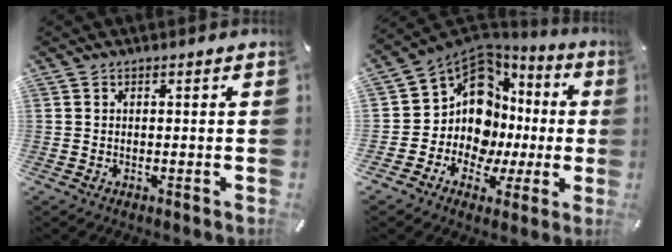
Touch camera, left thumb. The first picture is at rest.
{"total": 13.6, "force": [2.1, 11.8, 6.4], "torque": [-0.148, -0.048, 0.051]}